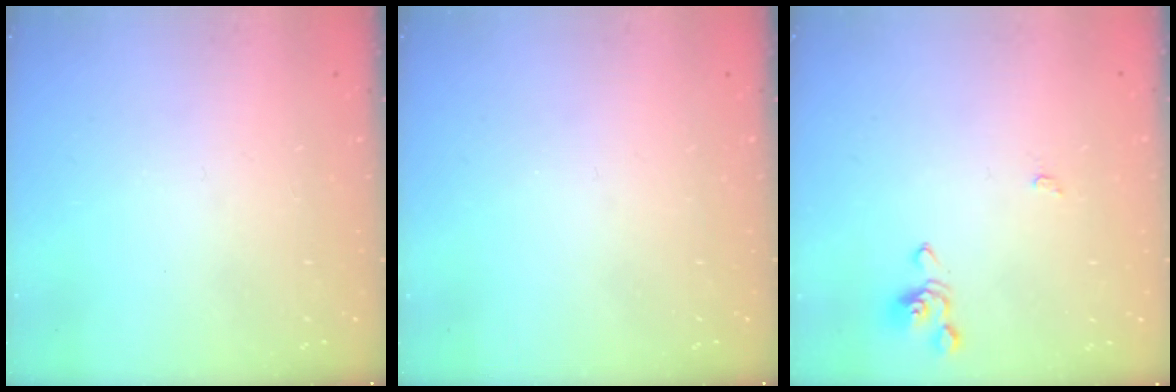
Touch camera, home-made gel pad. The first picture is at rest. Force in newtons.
{"total": 0.0}
{"total": 0.6, "press": 0.6, "slide": 0.2}